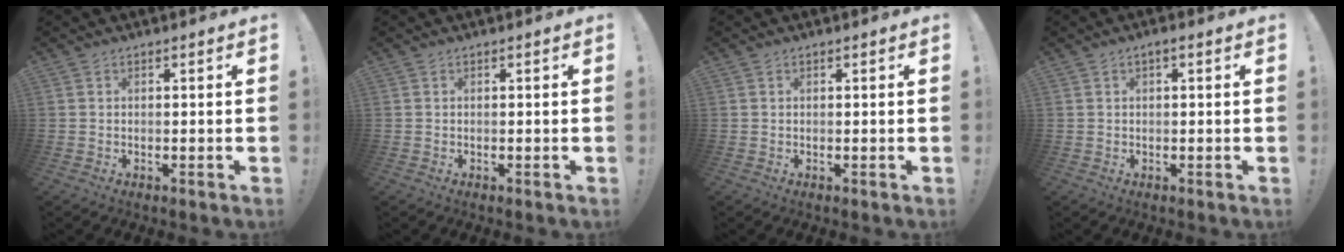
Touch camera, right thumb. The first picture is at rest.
{"total": 0.0}
{"total": 0.0}
{"total": 1.2, "force": [-0.1, 0.6, 1.0], "torque": [-0.025, 0.007, -0.002]}